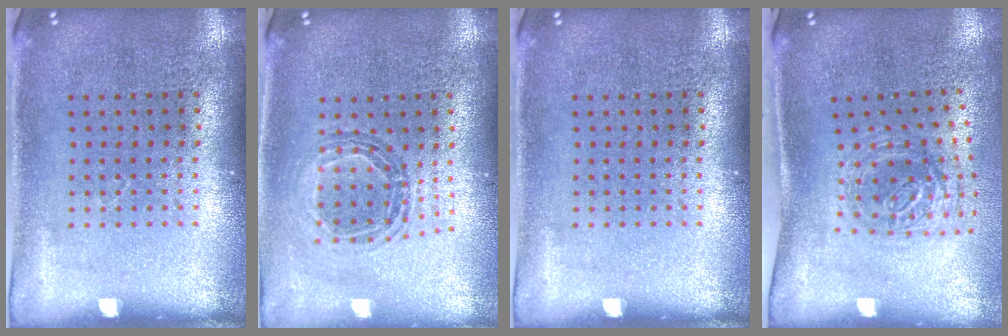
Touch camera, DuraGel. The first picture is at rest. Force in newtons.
{"total": 0.8, "press": 0.8, "slide": 0.1}
{"total": 0.0}
{"total": 1.2, "press": 1.1, "slide": 0.6}